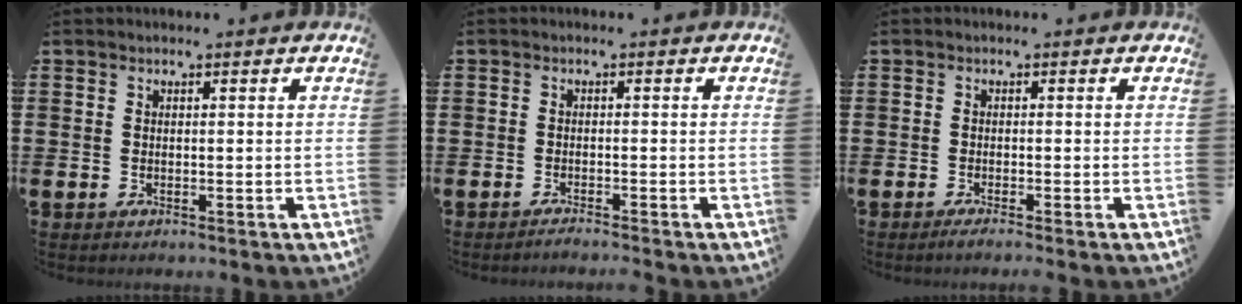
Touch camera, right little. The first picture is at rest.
{"total": 1.0, "force": [-0.9, -0.1, 0.4], "torque": [-0.007, -0.004, -0.017]}
{"total": 1.0, "force": [-0.6, 0.0, 0.7], "torque": [-0.010, -0.002, -0.011]}